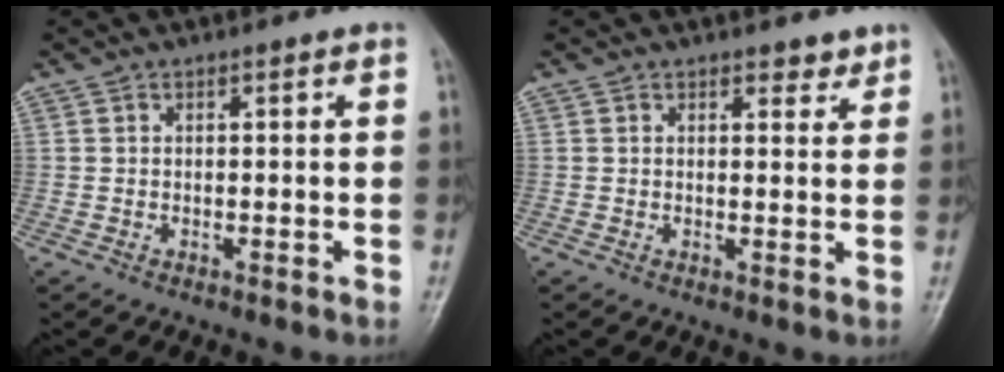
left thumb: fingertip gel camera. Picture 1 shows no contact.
{"total": 2.2, "force": [1.8, 1.1, 0.8], "torque": [0.006, -0.011, 0.020]}